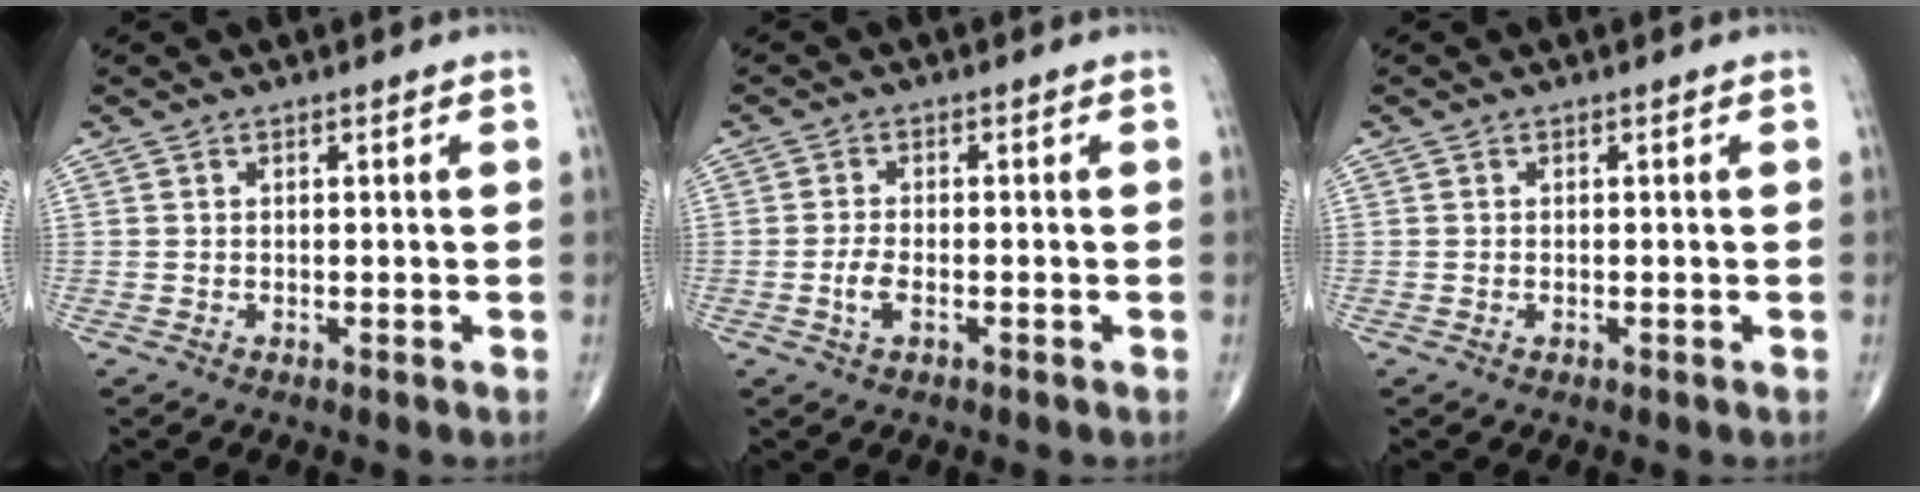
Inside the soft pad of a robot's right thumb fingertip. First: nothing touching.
{"total": 3.0, "force": [-1.1, 1.3, 2.5], "torque": [-0.054, 0.007, -0.019]}
{"total": 0.0}